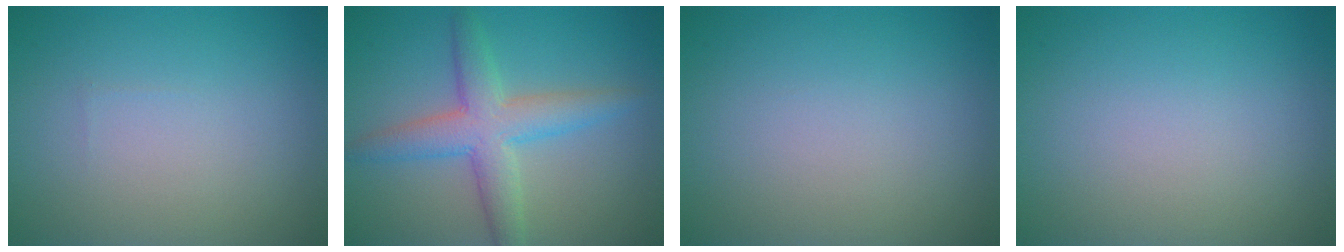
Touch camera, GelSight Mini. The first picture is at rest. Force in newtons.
{"total": 5.1, "press": 5.1, "slide": 0.2}
{"total": 0.0}
{"total": 0.0}